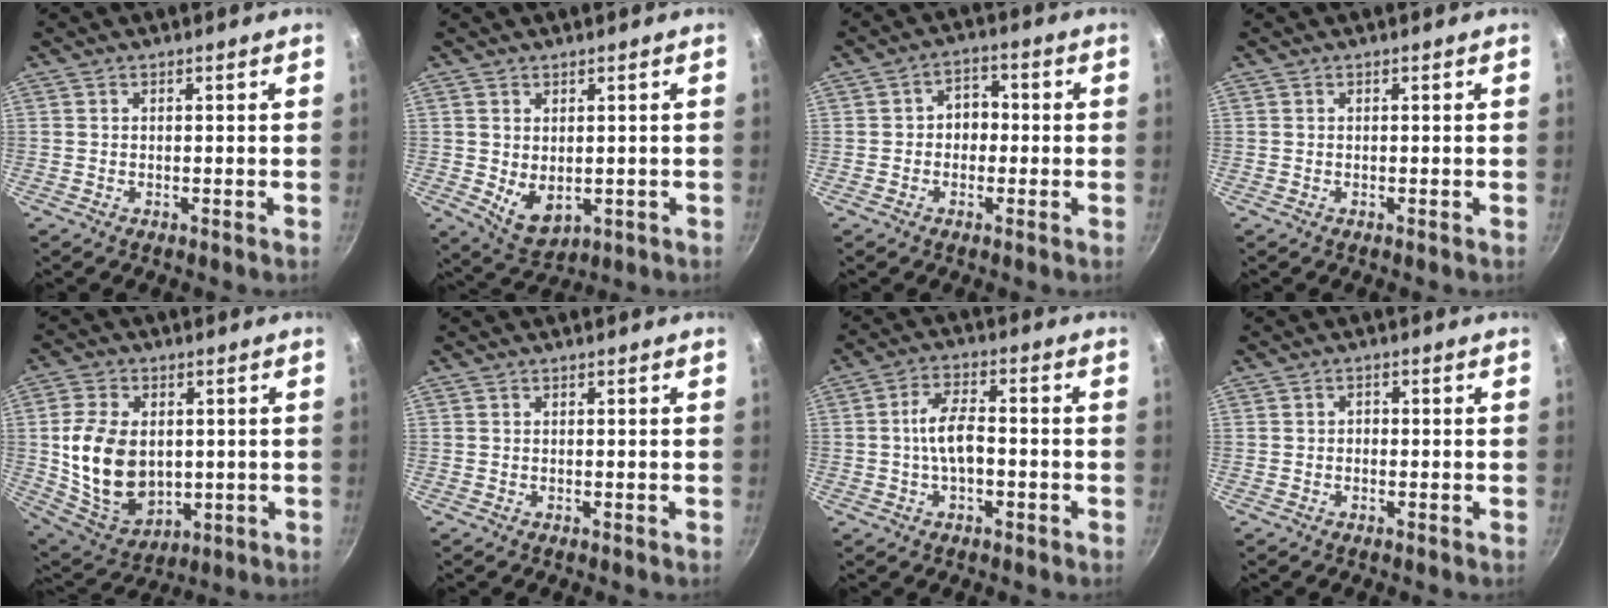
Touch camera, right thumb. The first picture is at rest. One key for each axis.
{"total": 6.3, "fx": 0.1, "fy": 4.3, "fz": 4.6, "tx": -0.067, "ty": -0.020, "tz": 0.019}
{"total": 4.8, "fx": -0.4, "fy": 4.0, "fz": 2.8, "tx": -0.003, "ty": 0.015, "tz": -0.012}
{"total": 0.0}
{"total": 16.2, "fx": 0.6, "fy": 11.5, "fz": 11.5, "tx": -0.200, "ty": -0.007, "tz": 0.027}
{"total": 0.0}
{"total": 7.1, "fx": -1.1, "fy": 3.6, "fz": 6.1, "tx": -0.101, "ty": 0.027, "tz": -0.023}
{"total": 1.1, "fx": -0.4, "fy": 0.9, "fz": 0.5, "tx": -0.008, "ty": 0.006, "tz": -0.007}